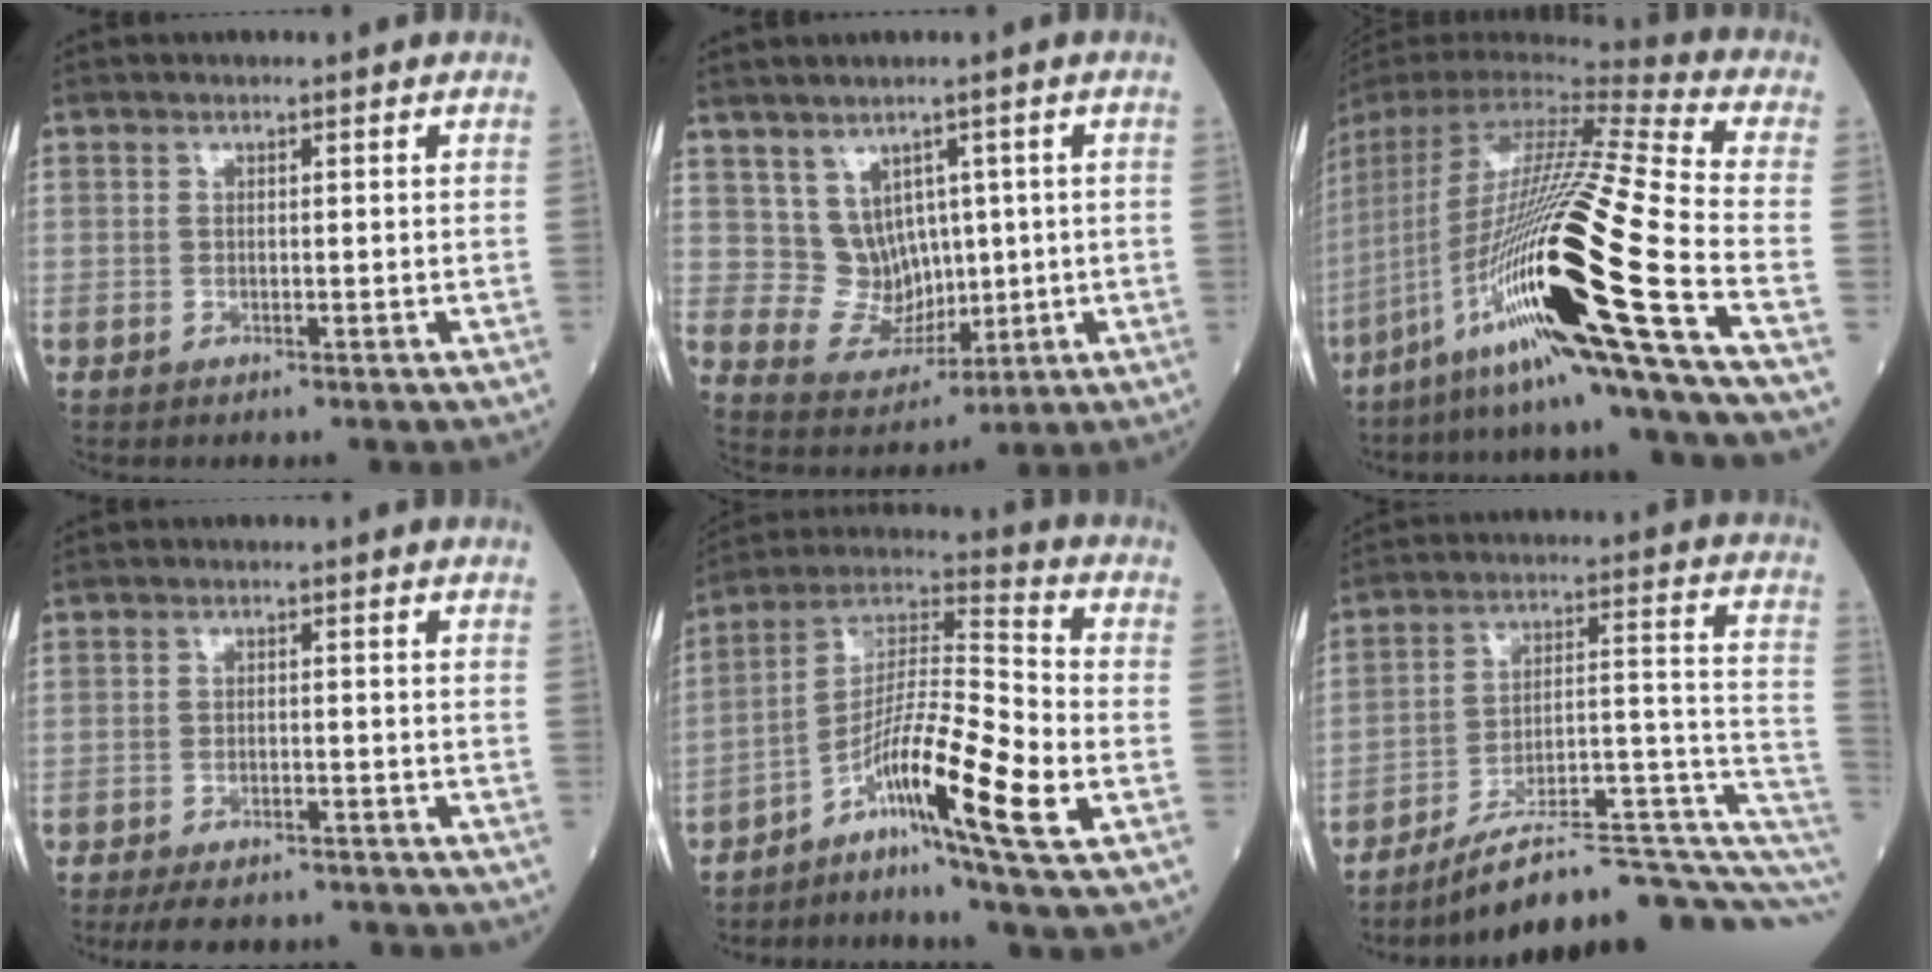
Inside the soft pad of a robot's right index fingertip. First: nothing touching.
{"total": 6.6, "force": [1.7, 5.8, 2.6], "torque": [-0.044, 0.009, 0.053]}
{"total": 29.4, "force": [-11.3, -0.1, 27.2], "torque": [-0.500, -0.045, -0.210]}
{"total": 7.9, "force": [-7.2, 2.2, 2.5], "torque": [-0.032, -0.003, -0.100]}
{"total": 14.0, "force": [-5.8, -0.2, 12.8], "torque": [-0.237, -0.004, -0.114]}
{"total": 18.0, "force": [-11.0, 3.2, 13.9], "torque": [-0.143, 0.065, -0.165]}